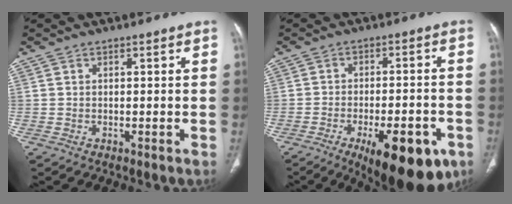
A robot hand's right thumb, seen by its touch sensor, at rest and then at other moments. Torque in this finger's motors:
{"motor_torque": [2.19, 2.35, 0.82, -0.91, 0.27]}